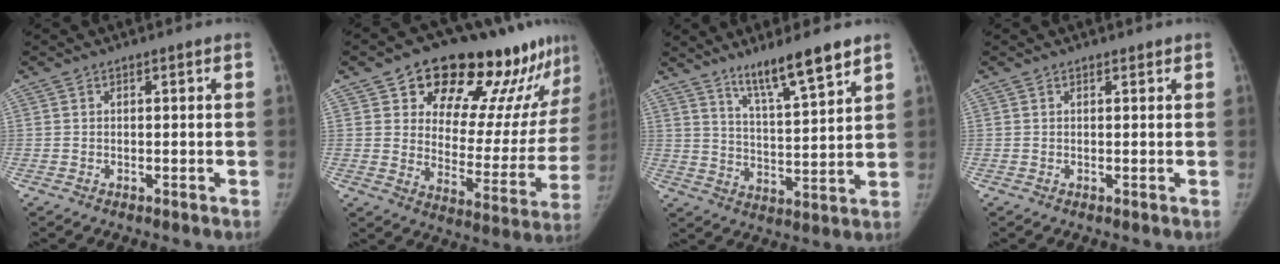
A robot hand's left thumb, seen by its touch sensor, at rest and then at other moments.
{"total": 23.6, "force": [16.8, 10.1, 13.1], "torque": [-0.131, -0.077, 0.240]}
{"total": 11.2, "force": [8.2, 1.2, 7.5], "torque": [-0.120, -0.055, 0.146]}
{"total": 0.7, "force": [0.6, 0.3, 0.1], "torque": [-0.003, -0.005, 0.008]}